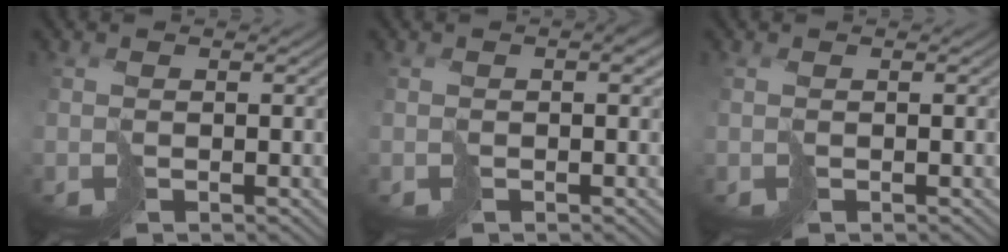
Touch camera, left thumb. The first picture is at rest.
{"total": 1.8, "force": [0.2, 0.8, 1.6], "torque": [-0.024, 0.004, 0.006]}
{"total": 0.0}